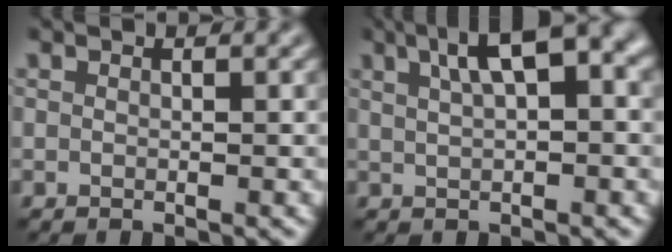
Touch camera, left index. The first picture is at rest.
{"total": 6.8, "force": [2.7, 2.2, 5.9], "torque": [-0.098, 0.018, 0.043]}